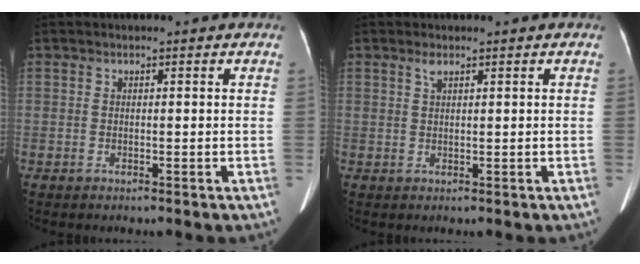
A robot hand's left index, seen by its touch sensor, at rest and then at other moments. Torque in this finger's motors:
{"motor_torque": [0.22, -0.21, -0.02, -0.04]}